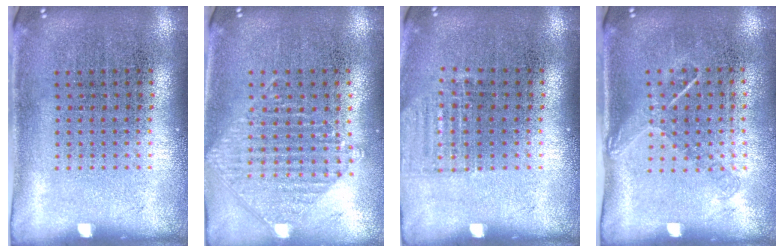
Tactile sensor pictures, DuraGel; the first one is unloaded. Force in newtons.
{"total": 0.9, "press": 0.9, "slide": 0.0}
{"total": 0.9, "press": 0.9, "slide": 0.1}
{"total": 1.3, "press": 1.0, "slide": 0.9}